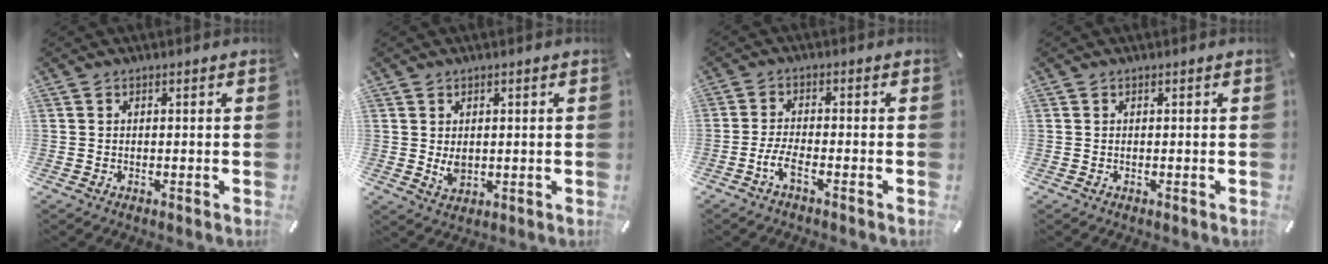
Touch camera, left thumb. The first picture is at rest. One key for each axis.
{"total": 3.5, "fx": 0.3, "fy": 2.7, "fz": 2.2, "tx": -0.041, "ty": -0.003, "tz": 0.004}
{"total": 4.5, "fx": -2.5, "fy": 1.2, "fz": 3.5, "tx": -0.084, "ty": -0.003, "tz": -0.051}
{"total": 0.0}